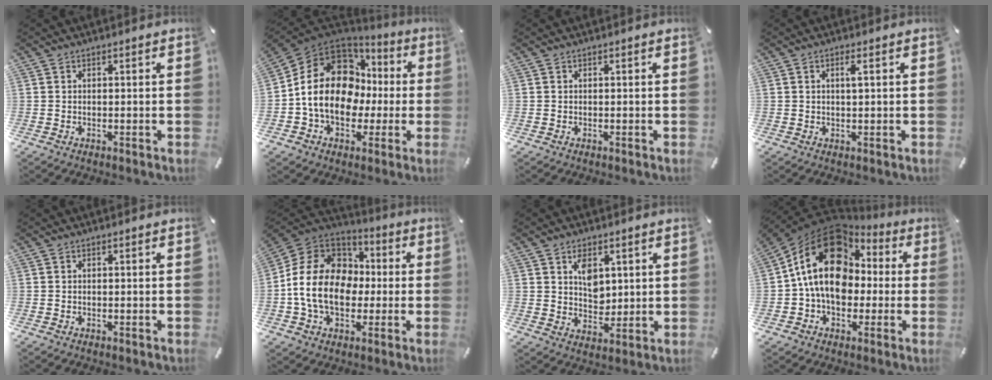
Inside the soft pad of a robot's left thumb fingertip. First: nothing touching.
{"total": 18.2, "force": [0.8, 14.1, 11.4], "torque": [-0.235, 0.006, 0.019]}
{"total": 0.0}
{"total": 1.8, "force": [0.5, 0.4, 1.7], "torque": [-0.027, -0.001, 0.005]}
{"total": 0.0}
{"total": 17.1, "force": [-2.4, 13.6, 10.1], "torque": [-0.217, 0.023, -0.044]}
{"total": 6.1, "force": [2.6, 4.6, 3.1], "torque": [-0.034, -0.010, 0.041]}
{"total": 19.5, "force": [2.2, 15.0, 12.3], "torque": [-0.239, 0.000, 0.036]}